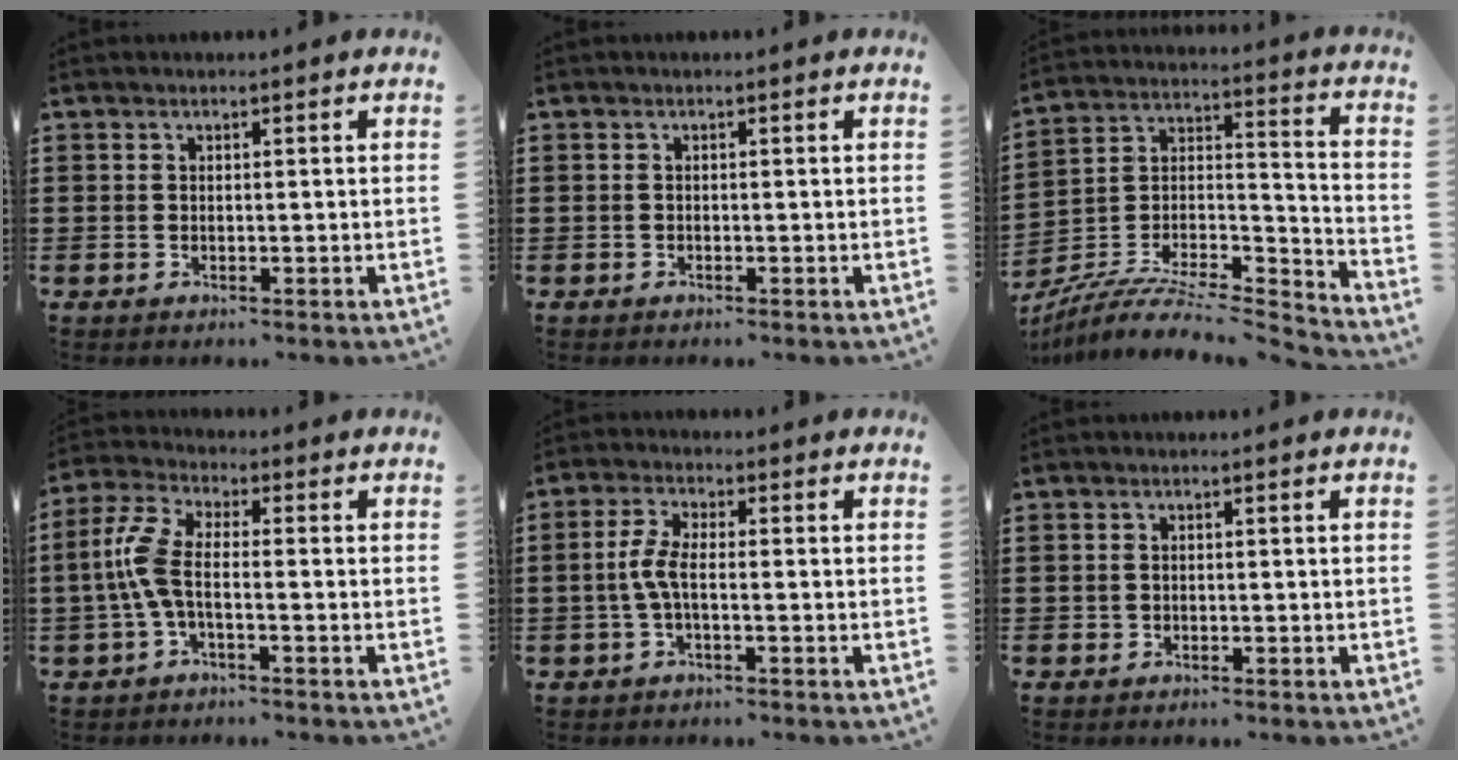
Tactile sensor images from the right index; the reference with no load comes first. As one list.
[{"total": 0.0}, {"total": 6.6, "force": [-5.6, 2.1, 2.8], "torque": [-0.053, -0.007, -0.112]}, {"total": 6.6, "force": [-0.9, 2.7, 5.9], "torque": [-0.150, -0.005, -0.027]}, {"total": 4.1, "force": [-0.8, 1.3, 3.8], "torque": [-0.098, -0.005, -0.024]}, {"total": 0.6, "force": [0.1, 0.6, 0.1], "torque": [-0.004, 0.005, 0.000]}]